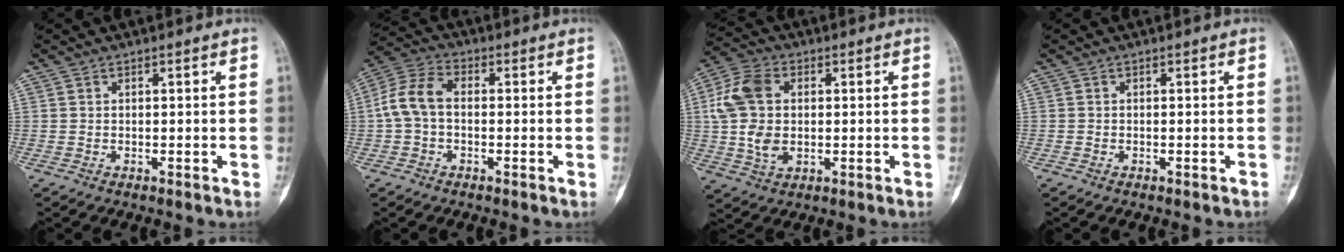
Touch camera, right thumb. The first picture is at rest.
{"total": 7.9, "force": [-0.4, 5.2, 5.9], "torque": [-0.115, 0.024, -0.020]}
{"total": 11.6, "force": [1.2, 8.0, 8.3], "torque": [-0.161, 0.010, 0.021]}
{"total": 0.0}